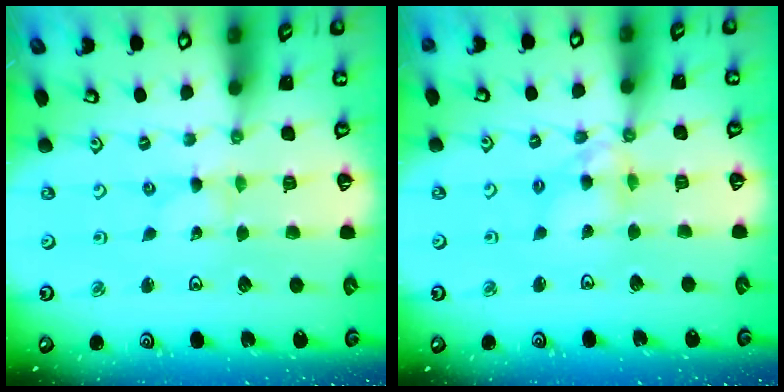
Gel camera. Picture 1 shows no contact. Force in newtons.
{"total": 7.4, "press": 7.4, "slide": 0.8}